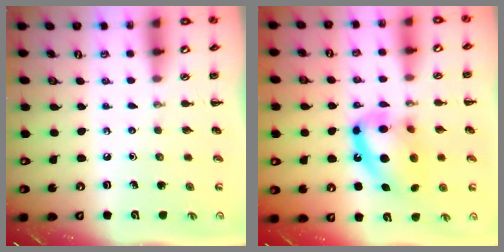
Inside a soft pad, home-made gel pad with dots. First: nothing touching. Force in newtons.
{"total": 15.0, "press": 14.4, "slide": 4.1}